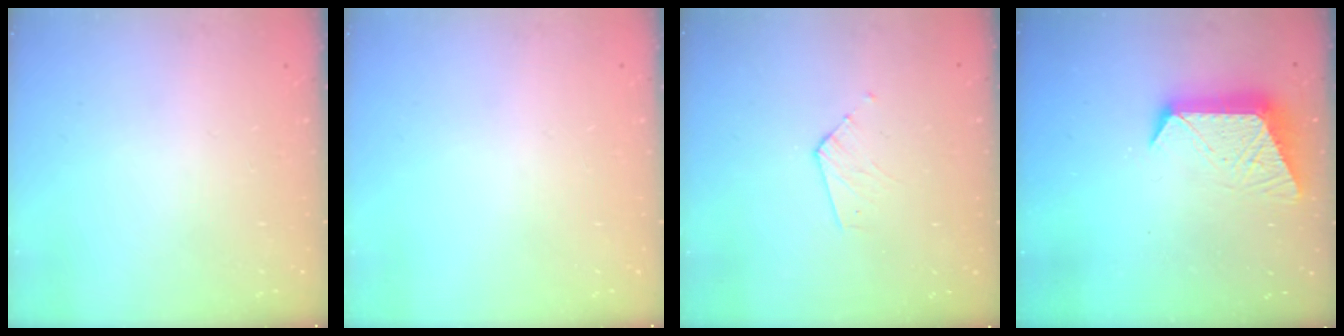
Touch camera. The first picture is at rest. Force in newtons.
{"total": 0.0}
{"total": 3.2, "press": 3.1, "slide": 0.3}
{"total": 10.3, "press": 10.3, "slide": 0.8}